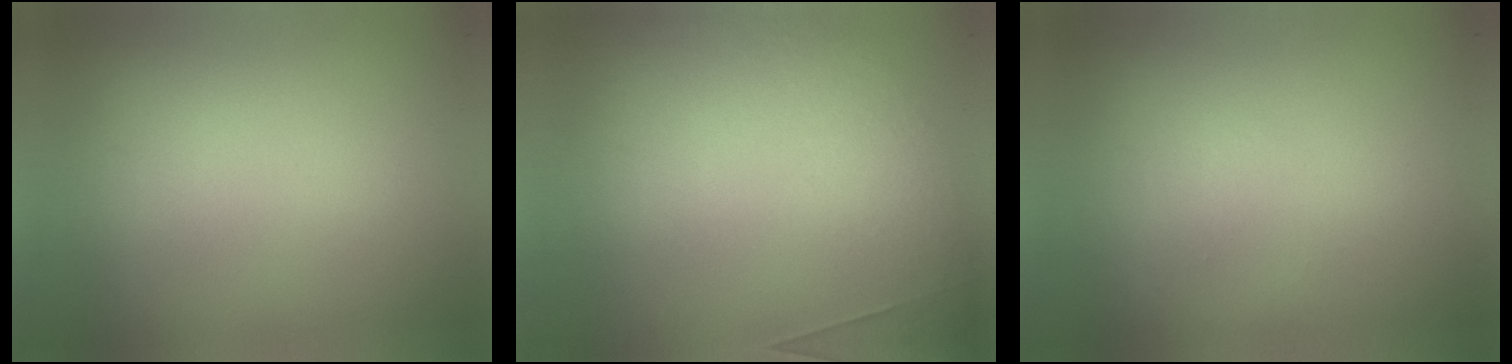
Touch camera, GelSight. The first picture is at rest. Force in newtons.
{"total": 2.6}
{"total": 1.0}